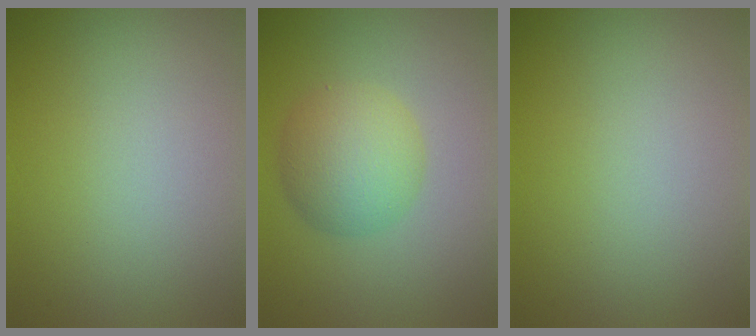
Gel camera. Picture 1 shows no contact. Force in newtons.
{"total": 5.0, "press": 5.0, "slide": 0.1}
{"total": 0.0}